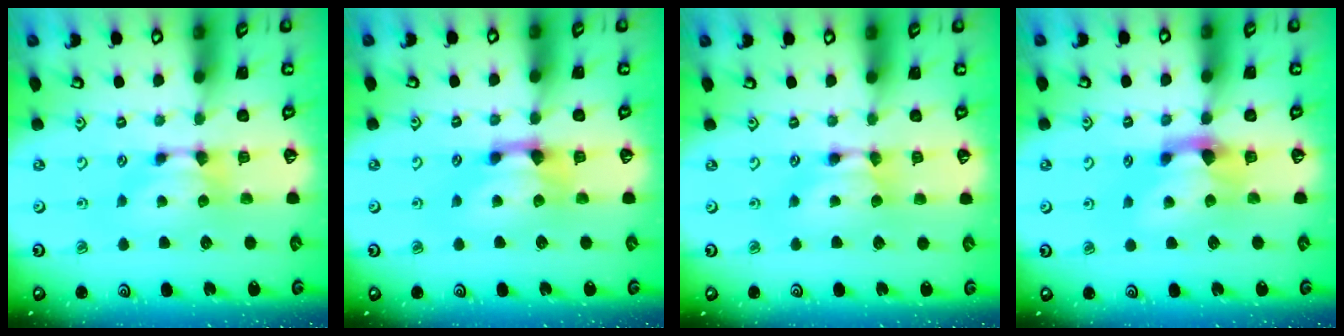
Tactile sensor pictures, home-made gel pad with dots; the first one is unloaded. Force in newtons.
{"total": 1.6, "press": 0.9, "slide": 1.3}
{"total": 1.5, "press": 1.5, "slide": 0.2}
{"total": 2.6, "press": 2.0, "slide": 1.7}